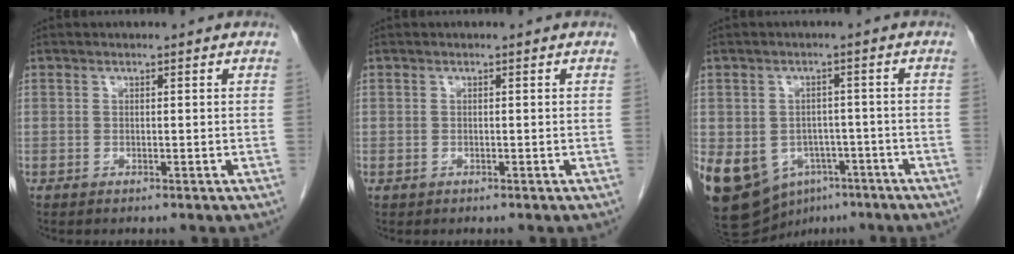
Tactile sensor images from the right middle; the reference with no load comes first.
{"total": 0.0}
{"total": 14.4, "force": [-7.0, 10.4, 7.2], "torque": [-0.164, 0.012, -0.095]}